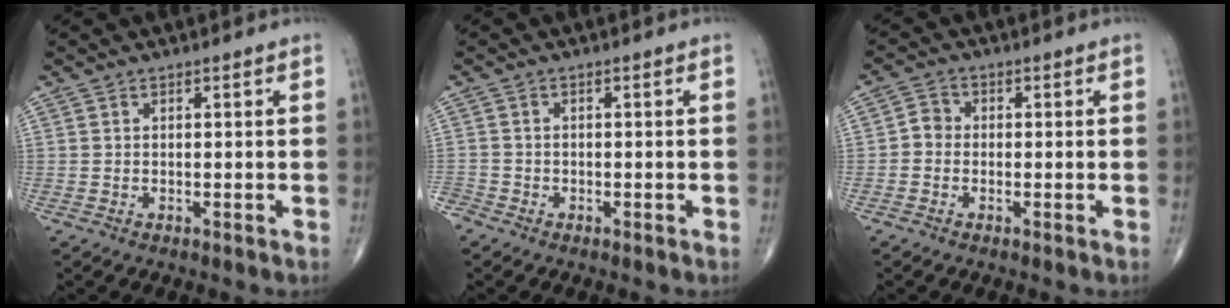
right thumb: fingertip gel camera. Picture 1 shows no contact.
{"total": 2.0, "force": [-1.5, 1.3, 0.4], "torque": [-0.008, 0.003, -0.032]}
{"total": 2.6, "force": [-0.6, 2.2, 1.2], "torque": [-0.008, 0.007, -0.022]}